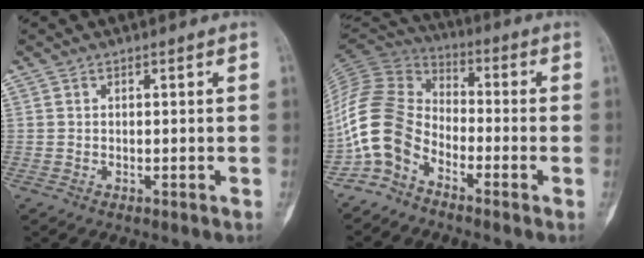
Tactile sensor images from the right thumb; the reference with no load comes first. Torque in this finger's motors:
{"motor_torque": [0.84, 0.71, 1.24, -1.16, 0.19]}